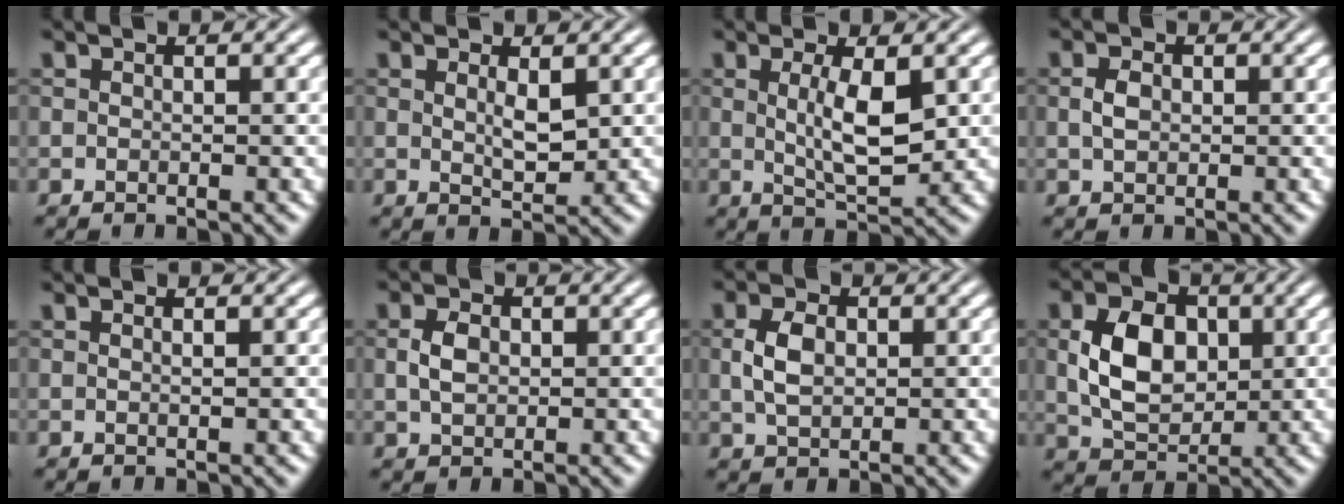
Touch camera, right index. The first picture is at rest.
{"total": 2.0, "force": [0.8, -0.4, 1.8], "torque": [-0.018, -0.011, 0.022]}
{"total": 4.1, "force": [0.4, 0.0, 4.1], "torque": [-0.059, -0.015, 0.019]}
{"total": 0.9, "force": [0.2, -0.2, 0.8], "torque": [-0.008, -0.005, 0.014]}
{"total": 0.7, "force": [0.2, -0.6, 0.3], "torque": [-0.004, -0.003, 0.005]}
{"total": 1.4, "force": [0.3, 0.3, 1.3], "torque": [-0.018, -0.005, 0.016]}
{"total": 2.3, "force": [0.4, 1.0, 2.0], "torque": [-0.035, -0.005, 0.020]}
{"total": 5.4, "force": [0.6, 3.5, 4.1], "torque": [-0.070, -0.011, 0.021]}